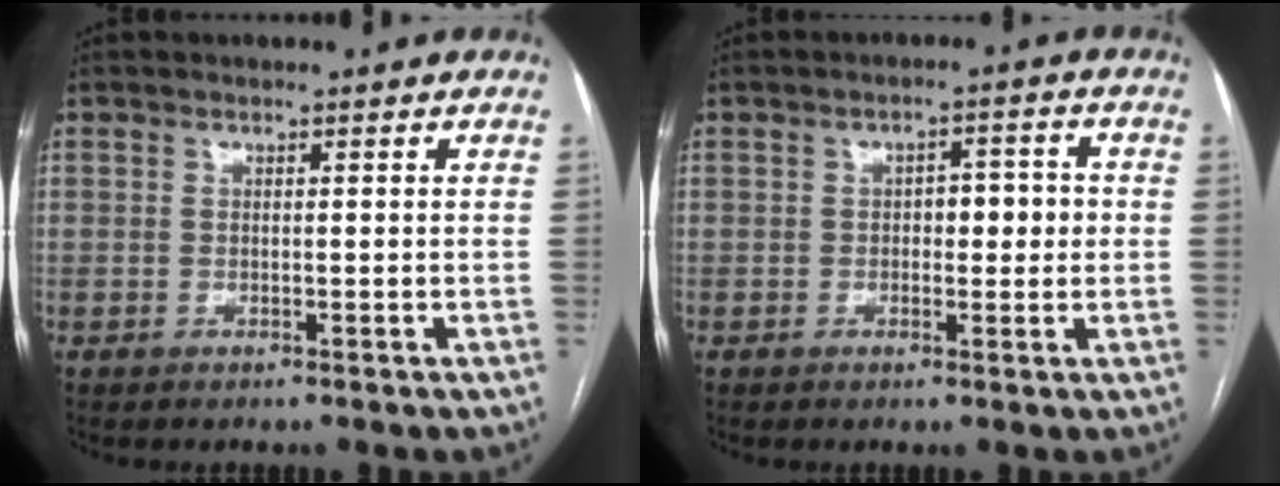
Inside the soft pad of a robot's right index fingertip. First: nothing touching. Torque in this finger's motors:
{"motor_torque": [0.78, 0.05, 0.22, 0.02]}